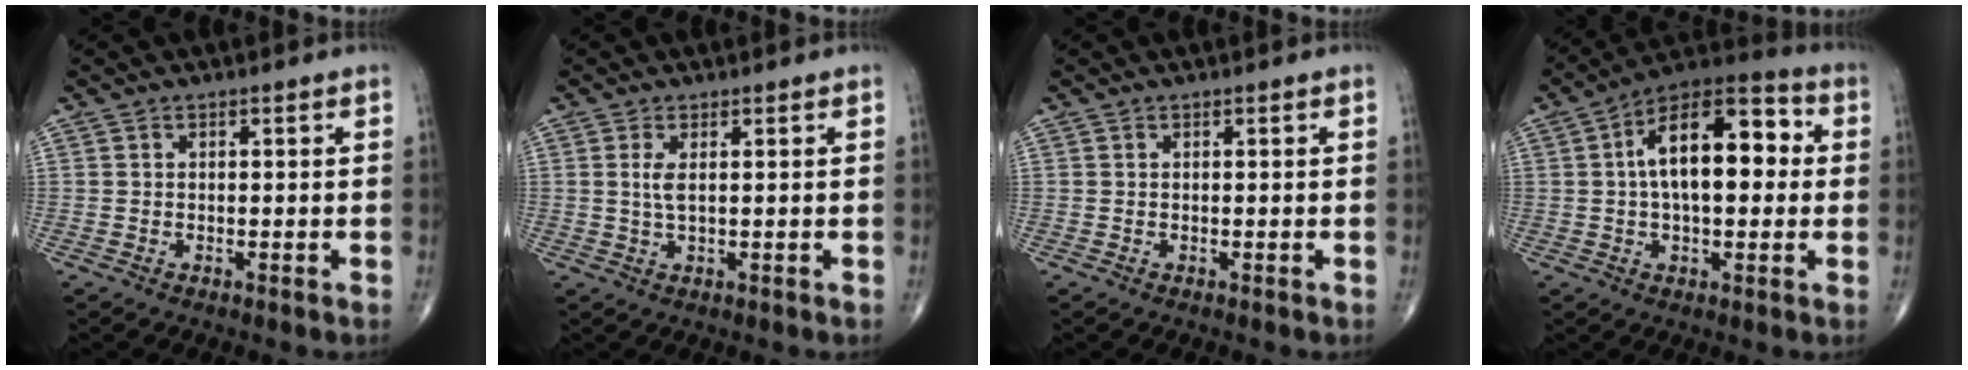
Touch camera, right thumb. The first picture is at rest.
{"total": 2.5, "force": [0.5, 0.8, 2.3], "torque": [-0.054, -0.002, 0.015]}
{"total": 0.0}
{"total": 17.2, "force": [2.3, 8.6, 14.7], "torque": [-0.212, 0.036, 0.026]}